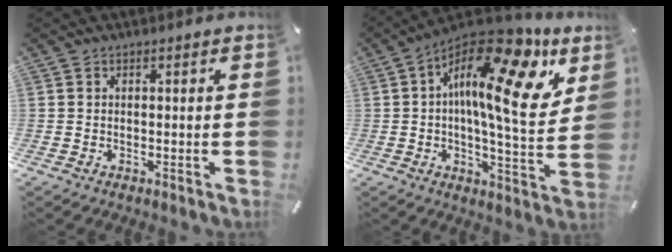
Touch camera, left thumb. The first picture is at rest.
{"total": 20.1, "force": [7.7, 6.9, 17.2], "torque": [-0.282, -0.067, 0.119]}